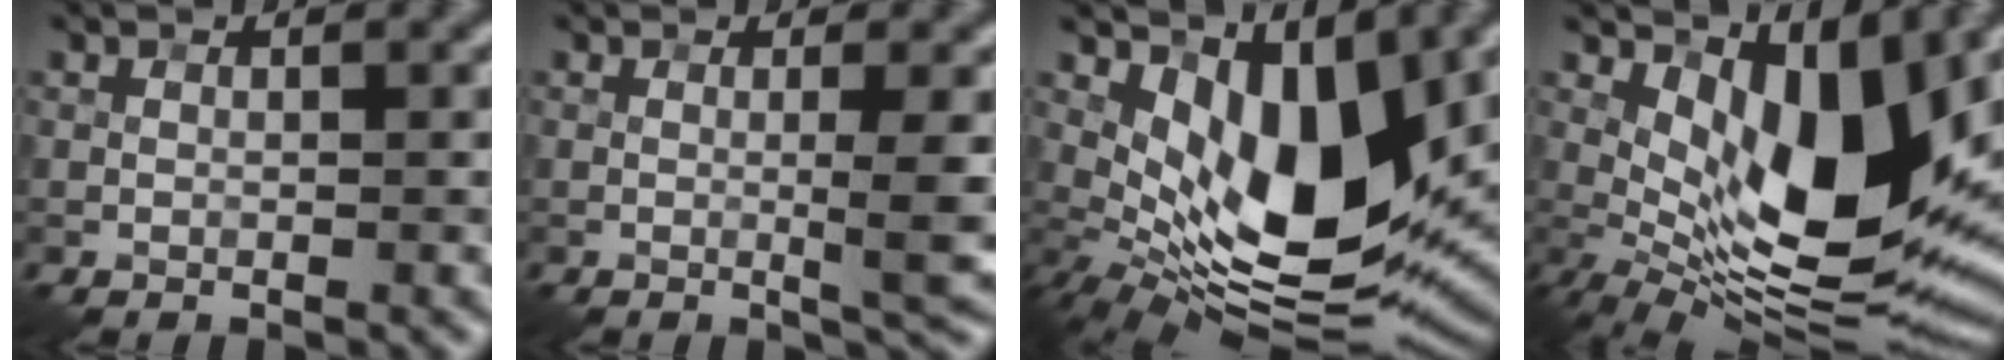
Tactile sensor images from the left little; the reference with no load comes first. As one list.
[{"total": 3.2, "force": [-0.1, 0.4, 3.2], "torque": [-0.050, -0.006, 0.001]}, {"total": 10.9, "force": [2.3, 4.9, 9.4], "torque": [-0.160, -0.022, 0.050]}, {"total": 12.6, "force": [2.3, 5.4, 11.2], "torque": [-0.179, -0.017, 0.045]}]